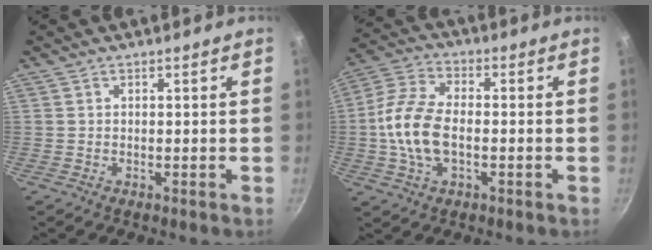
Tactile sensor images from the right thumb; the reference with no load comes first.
{"total": 12.2, "force": [-1.5, 6.9, 10.0], "torque": [-0.196, 0.029, -0.040]}